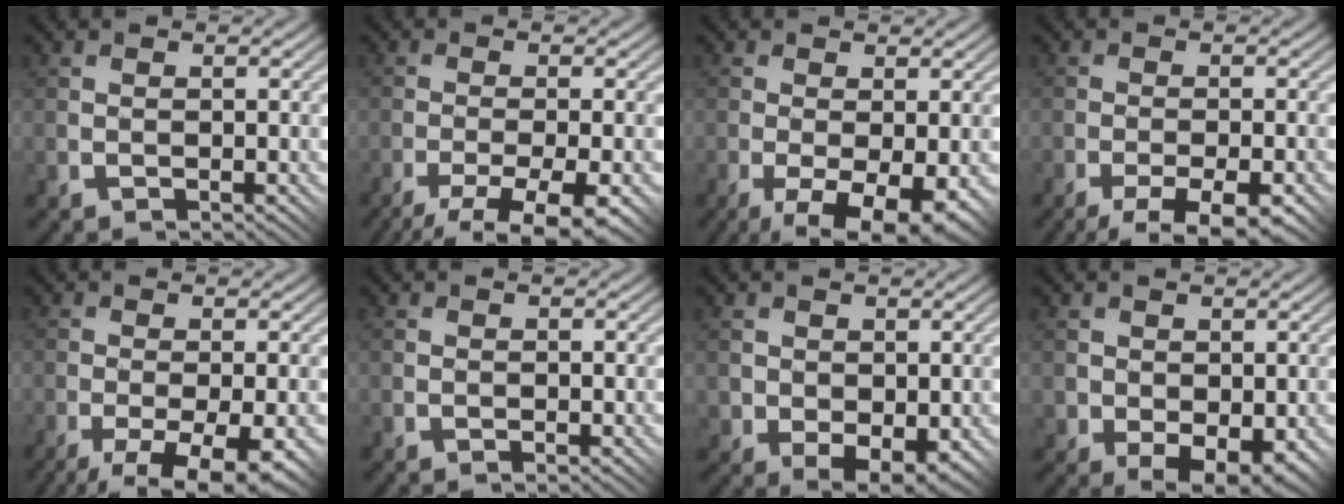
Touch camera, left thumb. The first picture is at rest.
{"total": 9.6, "force": [-7.3, 2.1, 5.9], "torque": [-0.098, -0.017, -0.095]}
{"total": 8.3, "force": [-3.8, 3.4, 6.6], "torque": [-0.093, -0.024, -0.047]}
{"total": 7.8, "force": [-5.6, 2.3, 5.0], "torque": [-0.075, -0.003, -0.078]}
{"total": 9.1, "force": [-5.5, 2.8, 6.7], "torque": [-0.111, -0.029, -0.073]}
{"total": 0.0}
{"total": 3.9, "force": [-0.1, 3.0, 2.5], "torque": [-0.059, -0.022, 0.011]}
{"total": 4.7, "force": [-0.8, 3.3, 3.2], "torque": [-0.065, -0.026, 0.002]}